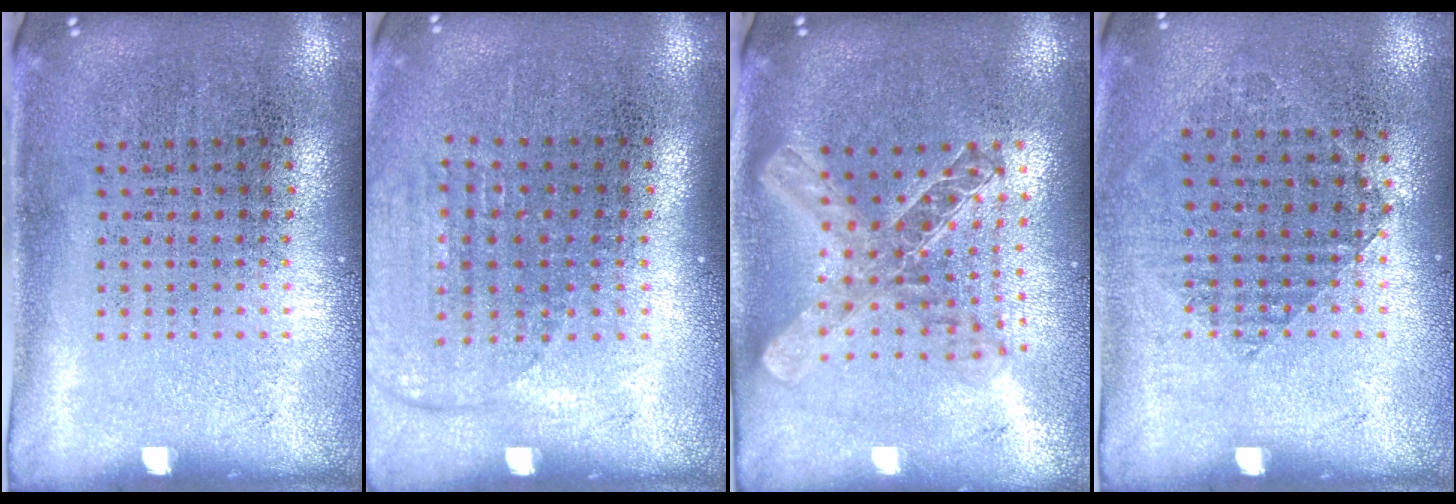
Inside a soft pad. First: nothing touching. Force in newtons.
{"total": 1.4, "press": 1.2, "slide": 0.6}
{"total": 2.0, "press": 1.7, "slide": 1.1}
{"total": 0.9, "press": 0.8, "slide": 0.4}